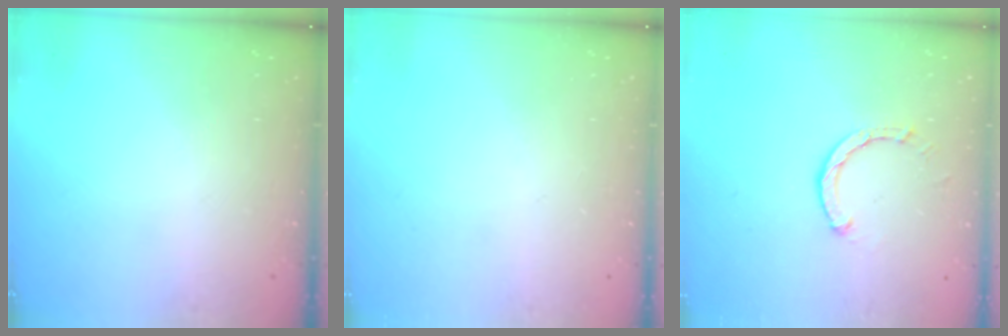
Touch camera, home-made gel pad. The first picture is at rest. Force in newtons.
{"total": 0.0}
{"total": 2.6, "press": 2.6, "slide": 0.1}